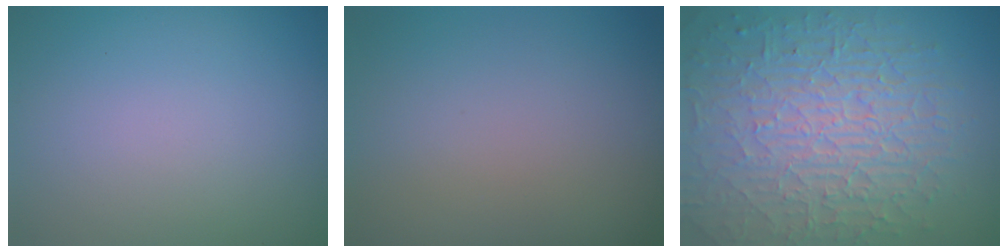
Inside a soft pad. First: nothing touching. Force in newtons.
{"total": 0.0}
{"total": 10.5, "press": 6.9, "slide": 7.9}